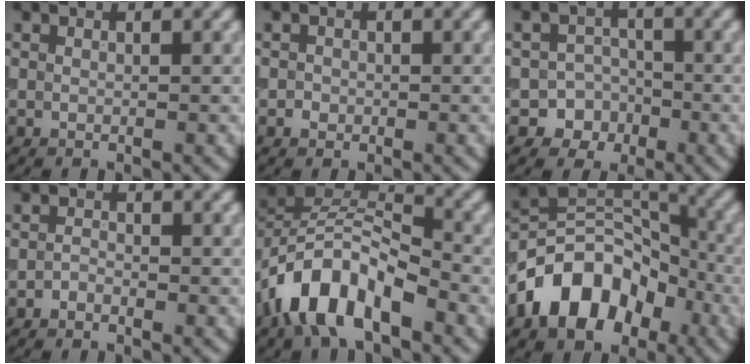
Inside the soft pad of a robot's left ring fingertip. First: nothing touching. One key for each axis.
{"total": 0.8, "fx": -0.3, "fy": 0.8, "fz": 0.1, "tx": 0.004, "ty": -0.002, "tz": -0.006}
{"total": 4.1, "fx": -2.1, "fy": 3.5, "fz": 0.4, "tx": 0.034, "ty": 0.006, "tz": -0.042}
{"total": 0.9, "fx": -0.6, "fy": 0.5, "fz": 0.4, "tx": -0.007, "ty": 0.001, "tz": -0.015}
{"total": 8.0, "fx": -4.3, "fy": 4.3, "fz": 5.2, "tx": -0.080, "ty": 0.005, "tz": -0.090}
{"total": 10.3, "fx": -5.0, "fy": 6.9, "fz": 5.8, "tx": -0.088, "ty": 0.007, "tz": -0.100}